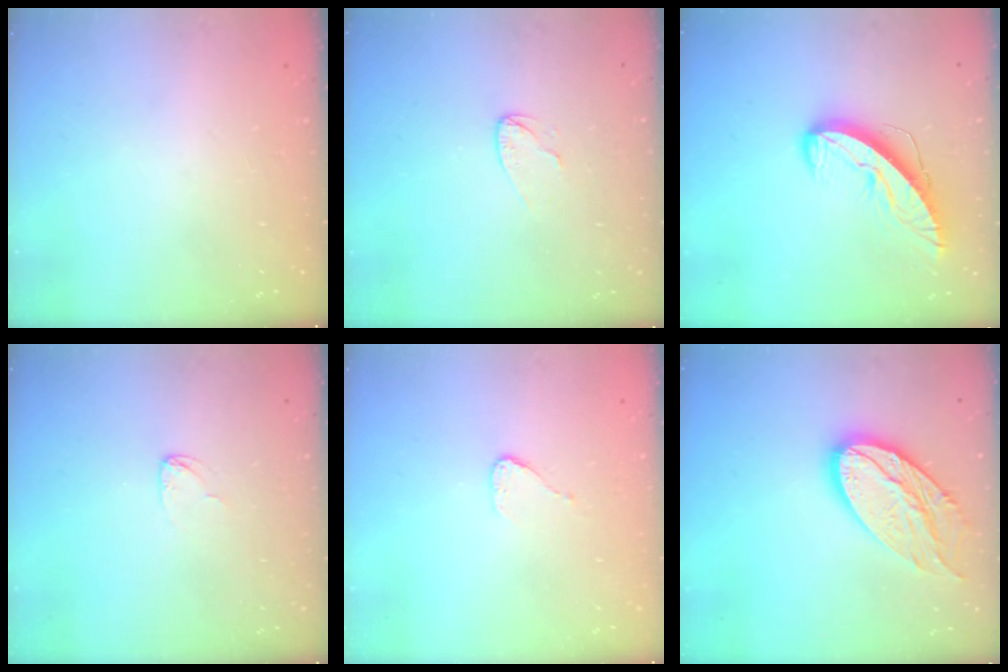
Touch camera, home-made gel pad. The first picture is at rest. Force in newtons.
{"total": 3.9, "press": 3.9, "slide": 0.3}
{"total": 10.2, "press": 10.1, "slide": 1.3}
{"total": 2.7, "press": 2.7, "slide": 0.1}
{"total": 3.7, "press": 3.7, "slide": 0.3}
{"total": 18.4, "press": 18.4, "slide": 1.5}